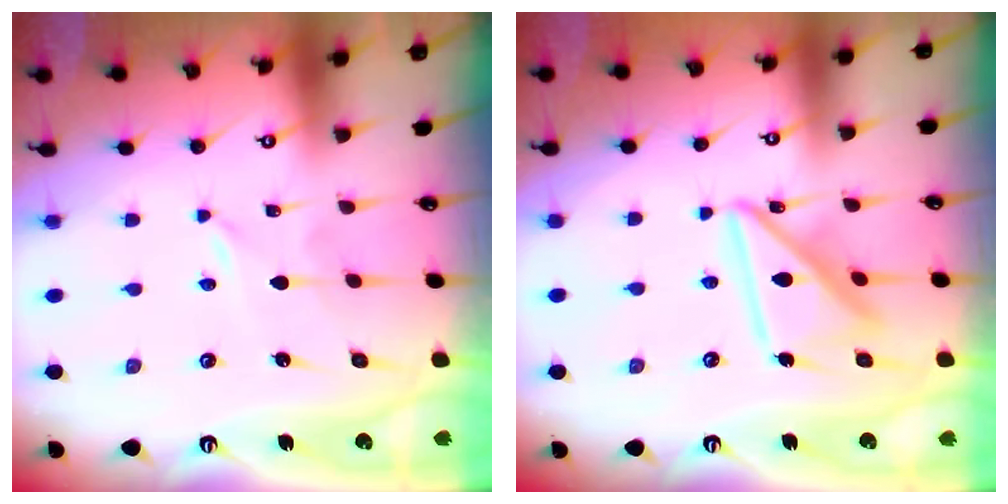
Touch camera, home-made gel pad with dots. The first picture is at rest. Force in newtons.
{"total": 14.9, "press": 14.9, "slide": 1.4}